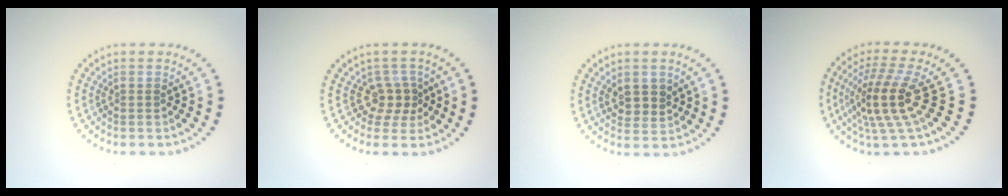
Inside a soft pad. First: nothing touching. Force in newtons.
{"total": 2.4, "press": 1.8, "slide": 1.7}
{"total": 2.4, "press": 2.3, "slide": 0.8}
{"total": 4.6, "press": 3.5, "slide": 3.1}